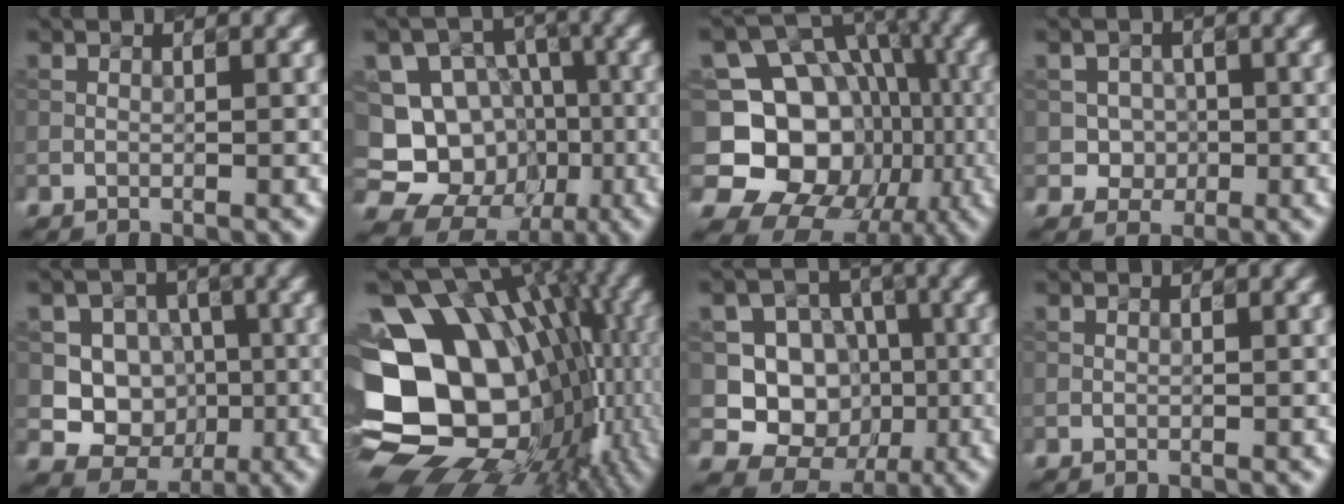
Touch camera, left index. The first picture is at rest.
{"total": 14.7, "force": [-3.8, 13.5, 4.4], "torque": [-0.132, 0.002, -0.045]}
{"total": 14.2, "force": [-2.3, 12.5, 6.5], "torque": [-0.107, 0.001, -0.062]}
{"total": 2.2, "force": [-0.3, 2.1, 0.6], "torque": [0.004, 0.000, -0.011]}
{"total": 7.1, "force": [-0.5, 6.6, 2.4], "torque": [-0.032, 0.013, -0.030]}
{"total": 19.3, "force": [-2.5, 14.8, 12.1], "torque": [-0.190, 0.015, -0.021]}
{"total": 8.1, "force": [-0.7, 7.5, 2.9], "torque": [-0.045, 0.011, -0.036]}
{"total": 0.0}